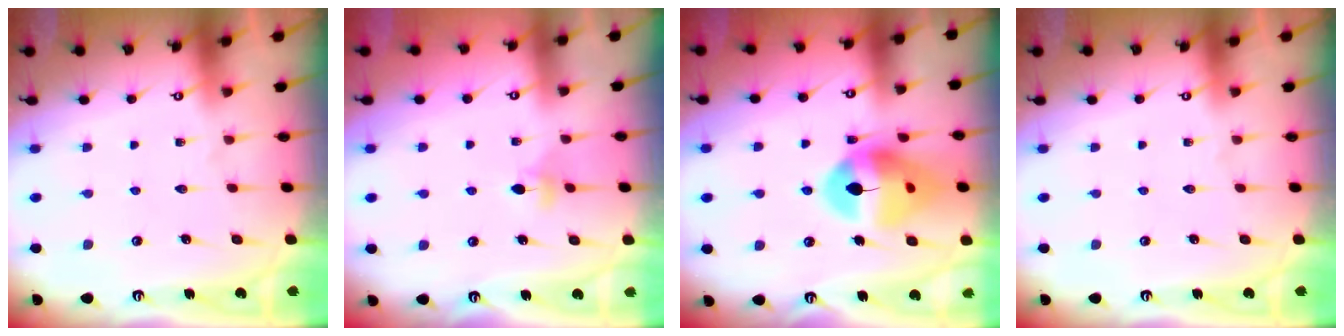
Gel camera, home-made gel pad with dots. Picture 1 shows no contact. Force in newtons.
{"total": 3.9, "press": 3.9, "slide": 0.7}
{"total": 15.3, "press": 15.2, "slide": 1.7}
{"total": 0.0}